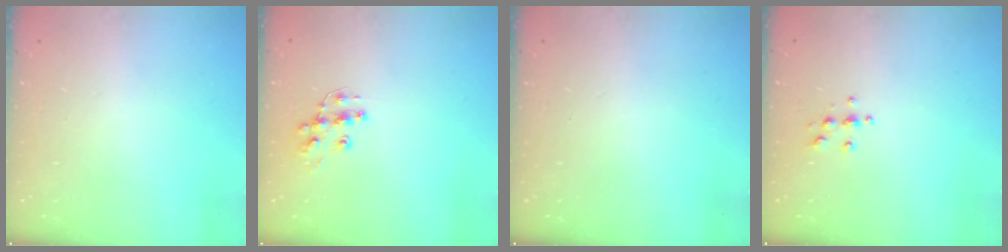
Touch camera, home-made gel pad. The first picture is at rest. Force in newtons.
{"total": 9.8, "press": 9.7, "slide": 0.5}
{"total": 0.0}
{"total": 3.9, "press": 3.8, "slide": 0.4}